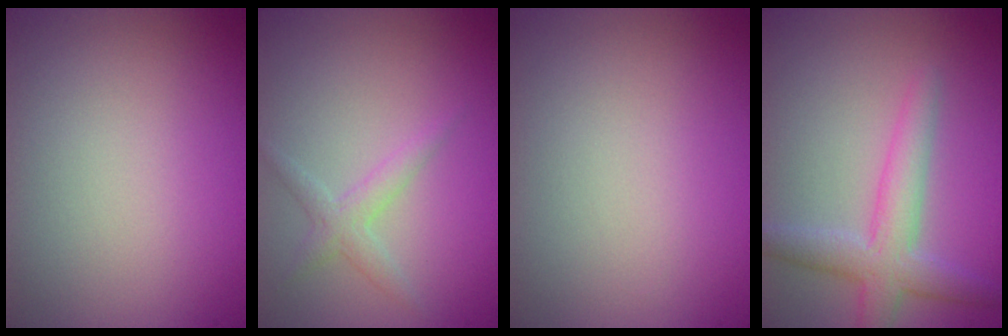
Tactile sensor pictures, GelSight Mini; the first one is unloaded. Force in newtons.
{"total": 1.7, "press": 1.7, "slide": 0.1}
{"total": 0.0}
{"total": 3.9, "press": 3.9, "slide": 0.3}